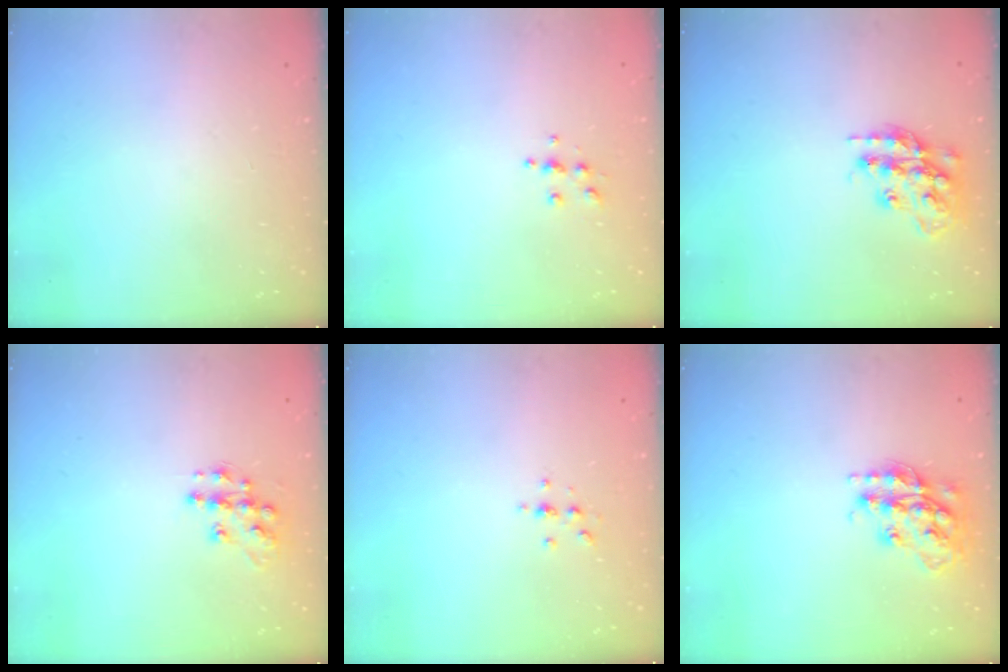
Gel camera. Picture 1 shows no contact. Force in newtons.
{"total": 4.9, "press": 4.9, "slide": 0.5}
{"total": 17.3, "press": 17.3, "slide": 1.4}
{"total": 11.4, "press": 11.4, "slide": 0.8}
{"total": 2.4, "press": 2.4, "slide": 0.3}
{"total": 15.2, "press": 15.2, "slide": 0.8}